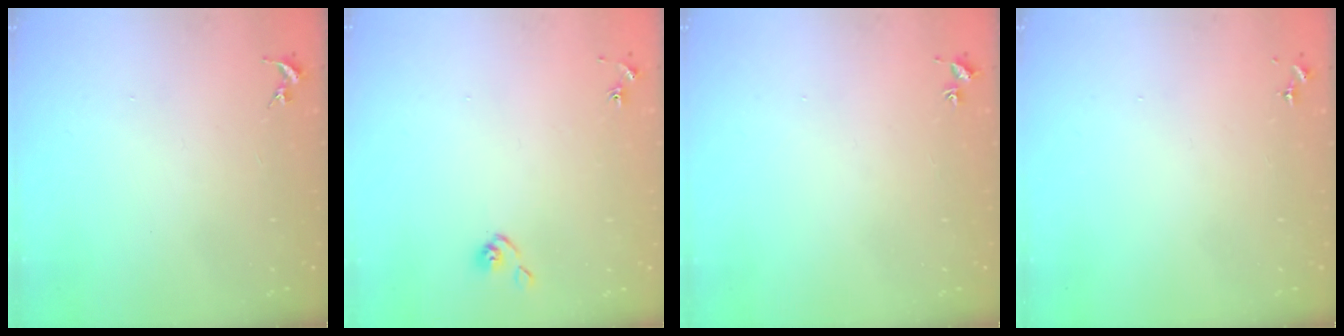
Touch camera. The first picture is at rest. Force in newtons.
{"total": 5.5, "press": 5.4, "slide": 0.5}
{"total": 1.8, "press": 1.8, "slide": 0.2}
{"total": 0.0}